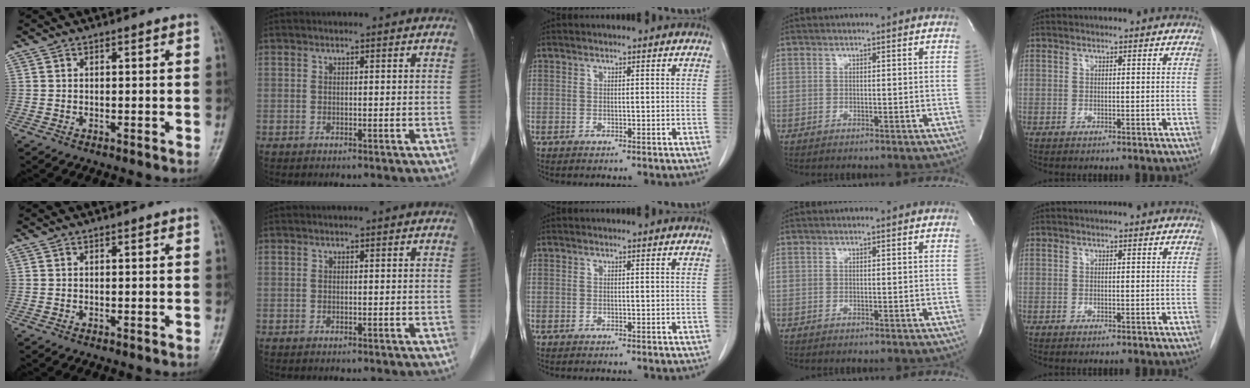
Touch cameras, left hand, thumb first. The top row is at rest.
{}